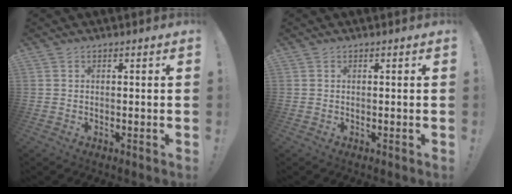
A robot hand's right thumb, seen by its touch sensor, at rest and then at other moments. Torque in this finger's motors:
{"motor_torque": [0.00, 0.00, 0.03, 0.03, 0.00]}